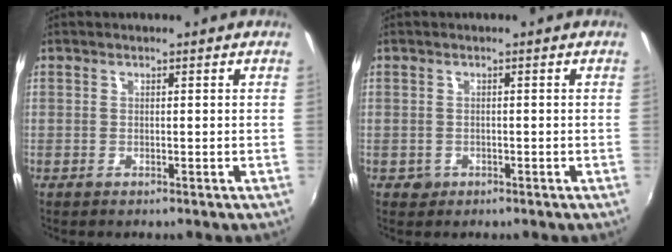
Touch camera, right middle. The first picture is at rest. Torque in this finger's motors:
{"motor_torque": [0.20, -0.18, 0.02, 0.01]}